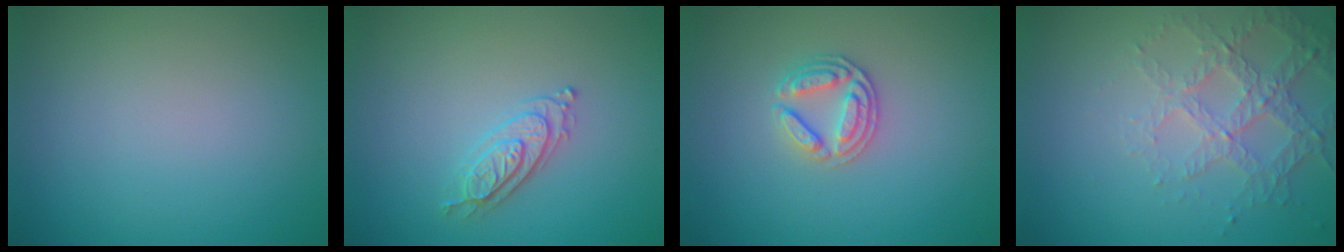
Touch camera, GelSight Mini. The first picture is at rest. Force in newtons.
{"total": 2.2, "press": 2.2, "slide": 0.4}
{"total": 2.6, "press": 2.5, "slide": 0.6}
{"total": 4.2, "press": 3.0, "slide": 2.9}